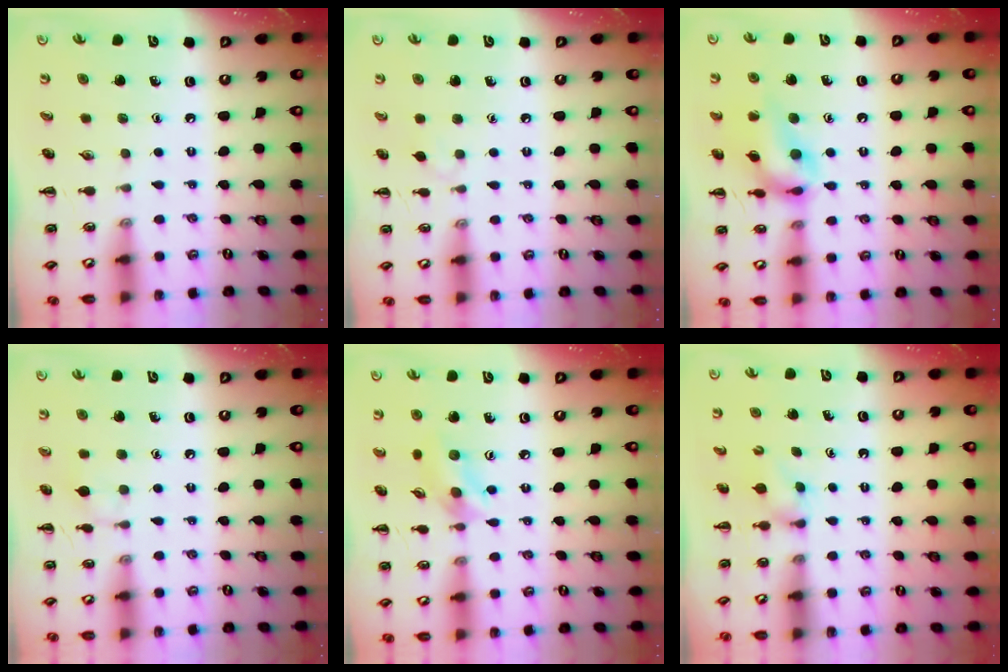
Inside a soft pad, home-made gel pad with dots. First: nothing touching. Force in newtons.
{"total": 2.9, "press": 2.7, "slide": 1.2}
{"total": 15.1, "press": 14.9, "slide": 1.8}
{"total": 6.1, "press": 5.8, "slide": 1.9}
{"total": 6.2, "press": 6.2, "slide": 0.7}
{"total": 2.5, "press": 2.3, "slide": 1.0}